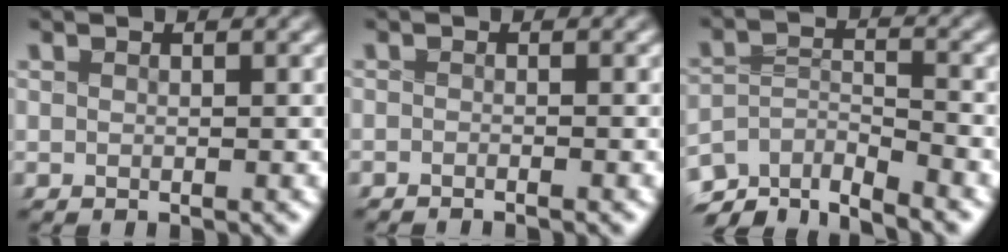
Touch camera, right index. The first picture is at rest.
{"total": 1.3, "force": [-1.3, 0.0, -0.2], "torque": [0.003, 0.002, -0.027]}
{"total": 7.3, "force": [-5.1, 4.0, 3.2], "torque": [-0.064, -0.021, -0.088]}